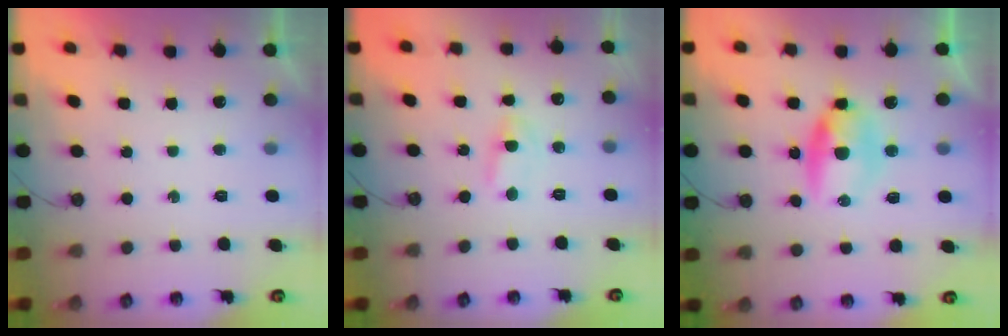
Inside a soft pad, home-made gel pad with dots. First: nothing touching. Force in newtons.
{"total": 1.7, "press": 1.7, "slide": 0.3}
{"total": 8.3, "press": 7.9, "slide": 2.4}